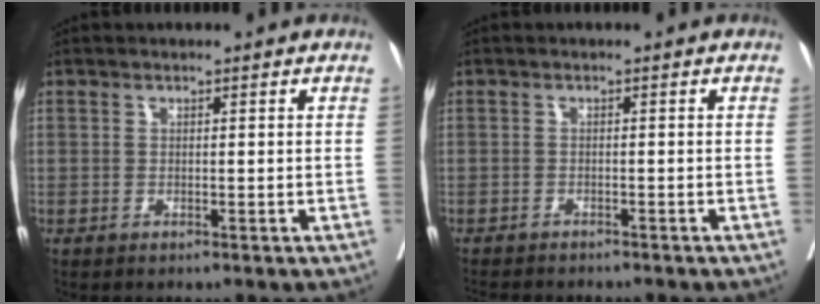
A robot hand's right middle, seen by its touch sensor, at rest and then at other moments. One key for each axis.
{"total": 7.1, "fx": -6.5, "fy": 1.3, "fz": 2.7, "tx": -0.036, "ty": -0.005, "tz": -0.090}